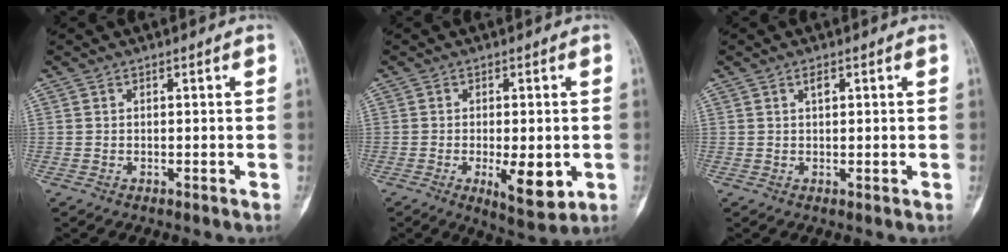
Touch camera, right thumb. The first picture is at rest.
{"total": 8.7, "force": [-2.0, 3.3, 7.7], "torque": [-0.105, -0.016, -0.022]}
{"total": 1.6, "force": [0.6, 0.7, 1.3], "torque": [-0.023, -0.002, 0.010]}